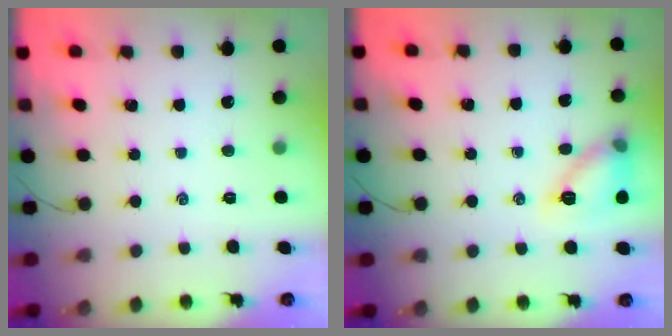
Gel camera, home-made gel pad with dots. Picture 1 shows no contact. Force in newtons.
{"total": 11.9, "press": 11.9, "slide": 0.6}